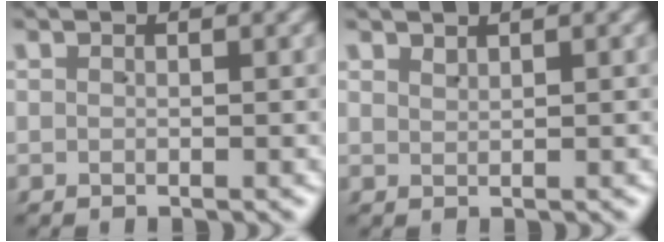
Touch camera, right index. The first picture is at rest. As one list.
[{"total": 1.1, "force": [1.1, -0.3, 0.1], "torque": [0.001, -0.001, 0.024]}]